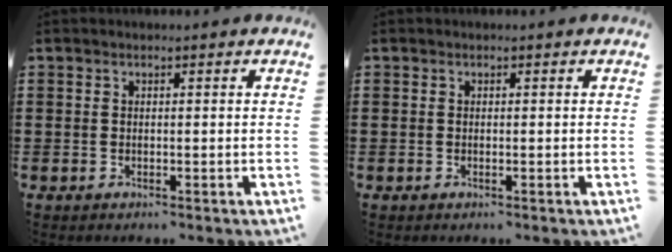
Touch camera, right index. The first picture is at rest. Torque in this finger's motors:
{"motor_torque": [0.00, 0.00, 0.00, 0.00]}